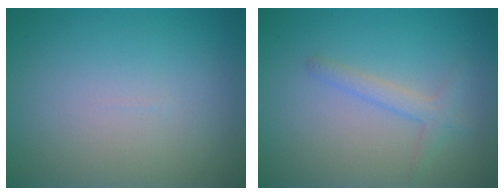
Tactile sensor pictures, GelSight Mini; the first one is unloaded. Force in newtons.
{"total": 1.8, "press": 1.8, "slide": 0.1}